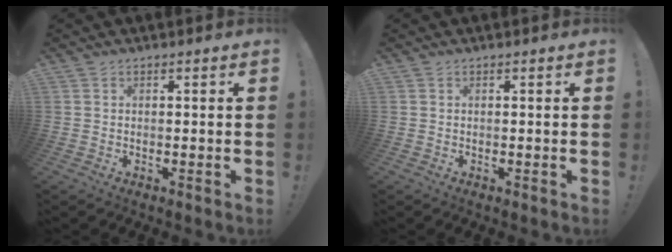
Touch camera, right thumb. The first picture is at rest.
{"total": 0.0}